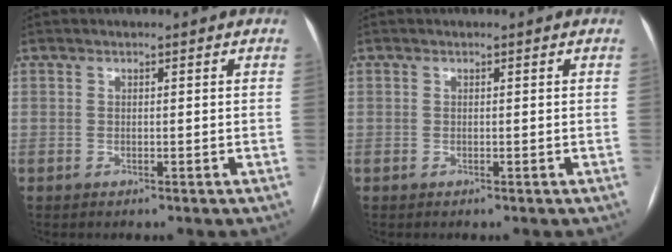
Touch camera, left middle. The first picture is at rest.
{"total": 0.0}